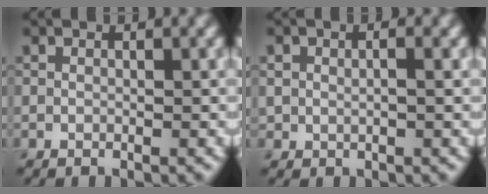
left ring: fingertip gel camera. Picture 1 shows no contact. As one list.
[{"total": 1.6, "force": [0.3, 1.1, 1.1], "torque": [-0.020, -0.002, 0.009]}]